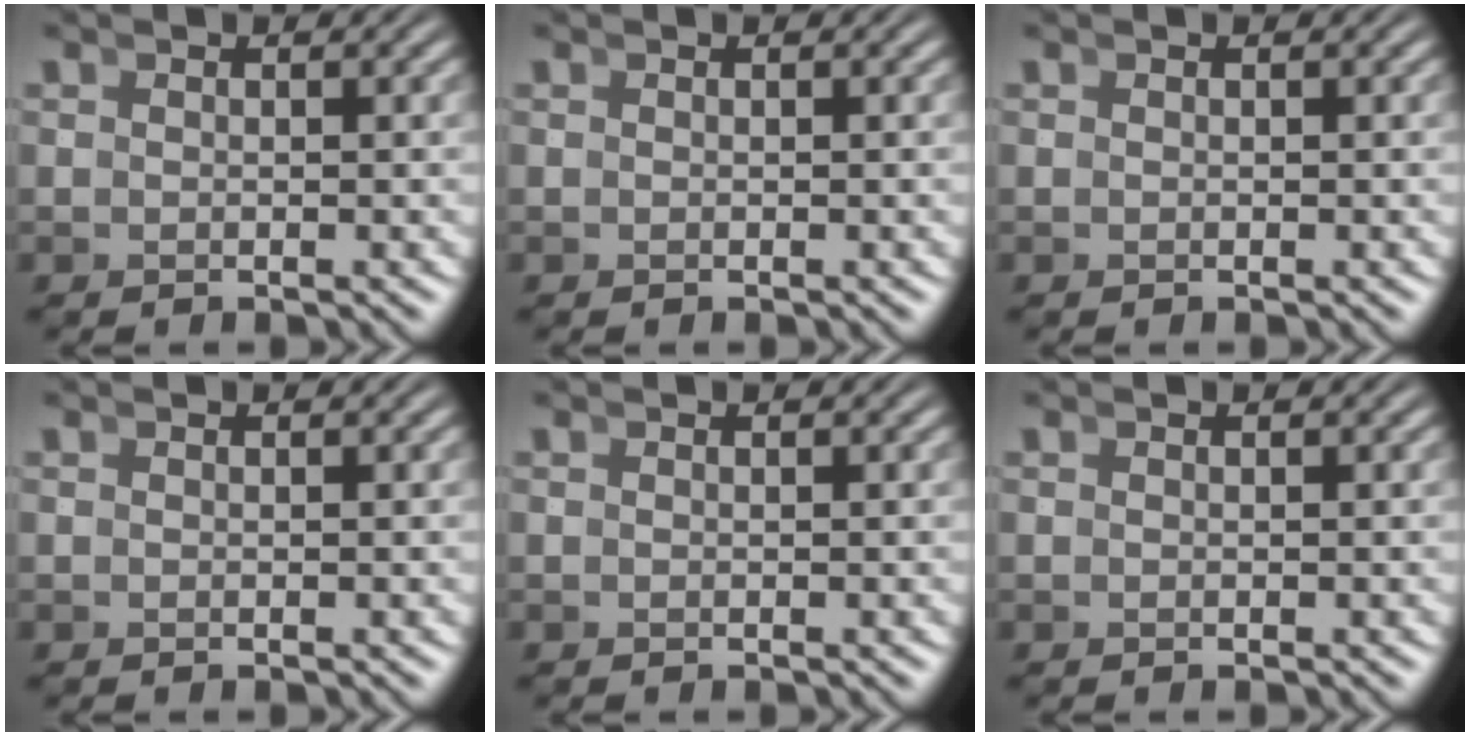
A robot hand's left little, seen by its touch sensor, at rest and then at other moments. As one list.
[{"total": 0.0}, {"total": 0.0}, {"total": 0.0}, {"total": 0.0}, {"total": 0.0}]